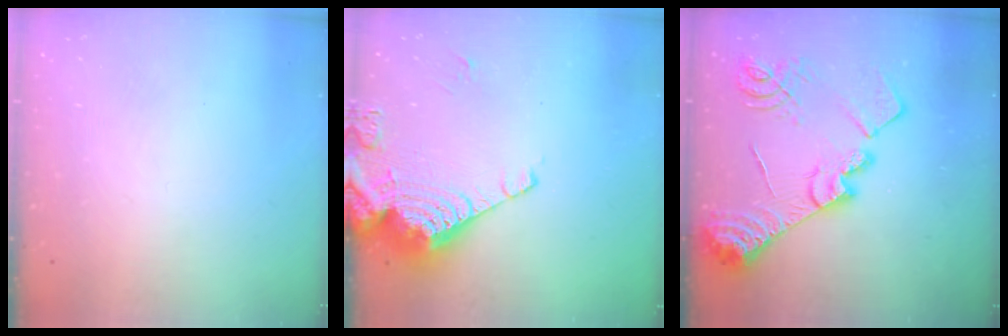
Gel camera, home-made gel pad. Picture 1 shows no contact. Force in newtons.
{"total": 13.9, "press": 13.8, "slide": 1.7}
{"total": 20.8, "press": 20.8, "slide": 1.5}